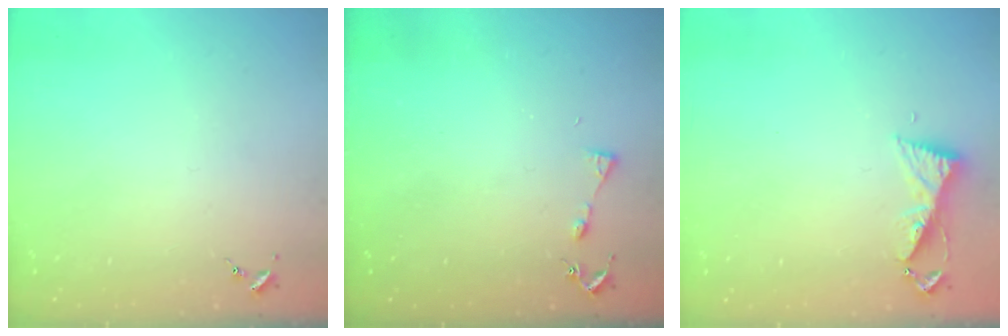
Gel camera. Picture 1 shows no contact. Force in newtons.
{"total": 3.7, "press": 3.7, "slide": 0.5}
{"total": 6.0, "press": 5.9, "slide": 0.7}